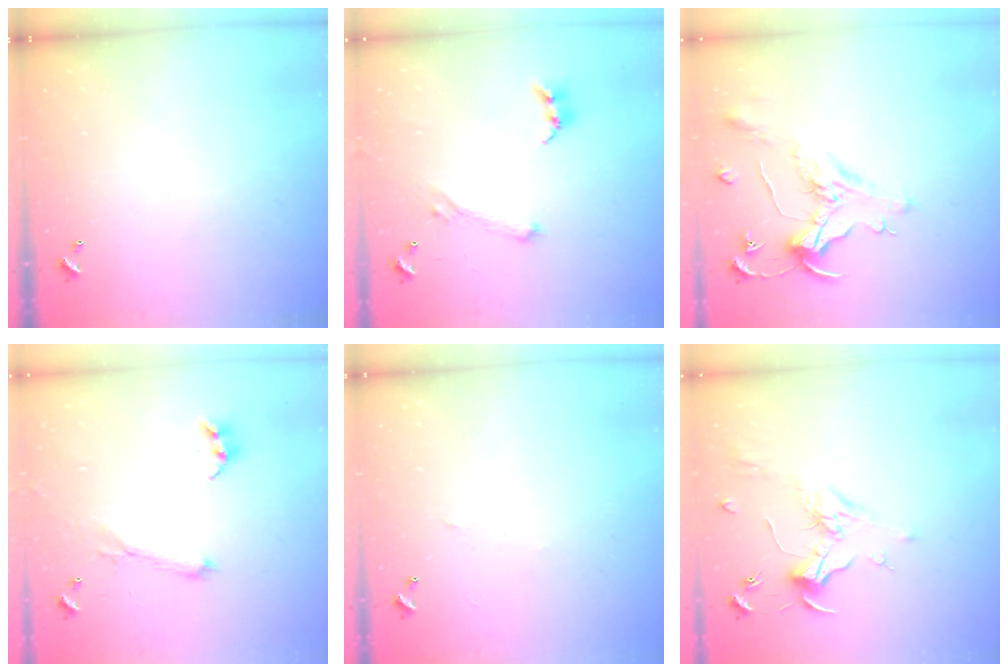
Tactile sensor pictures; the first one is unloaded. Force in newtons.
{"total": 1.8, "press": 1.7, "slide": 0.6}
{"total": 1.5, "press": 1.3, "slide": 0.7}
{"total": 0.9, "press": 0.4, "slide": 0.8}
{"total": 0.8, "press": 0.7, "slide": 0.3}
{"total": 1.9, "press": 1.7, "slide": 0.8}